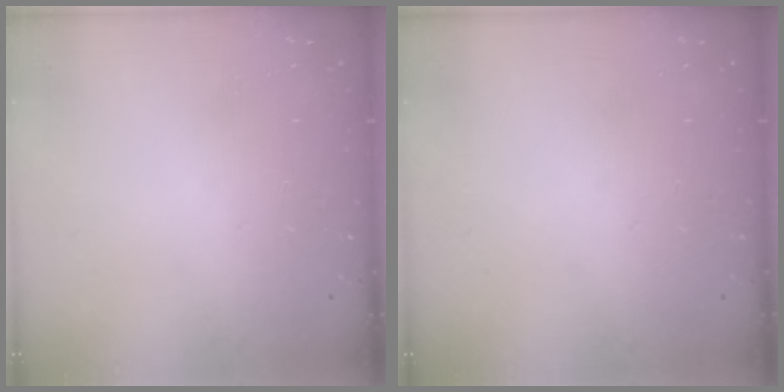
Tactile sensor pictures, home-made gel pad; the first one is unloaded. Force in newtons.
{"total": 0.0}